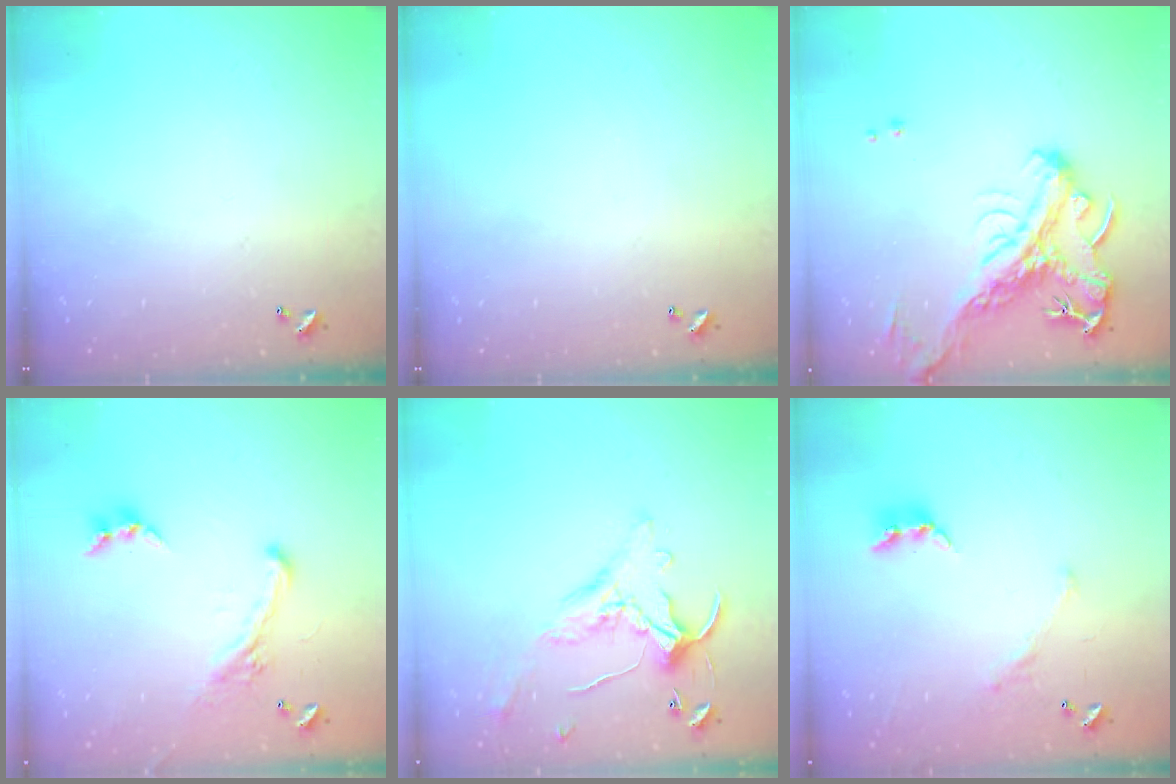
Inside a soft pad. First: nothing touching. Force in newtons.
{"total": 0.0}
{"total": 4.1, "press": 3.9, "slide": 1.3}
{"total": 1.9, "press": 1.3, "slide": 1.4}
{"total": 0.9, "press": 0.1, "slide": 0.9}
{"total": 2.3, "press": 2.0, "slide": 1.0}